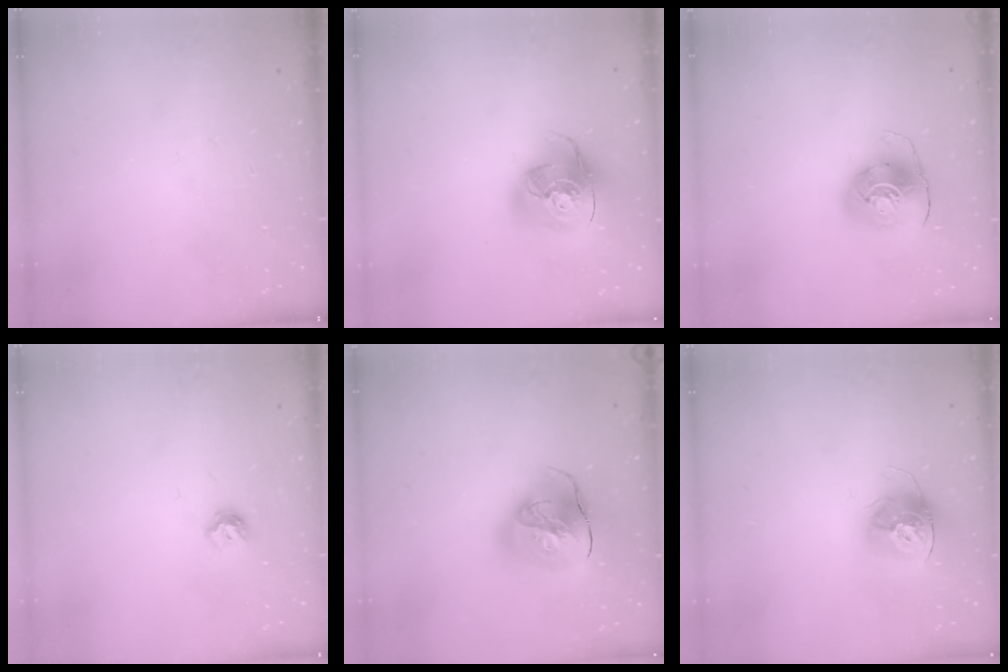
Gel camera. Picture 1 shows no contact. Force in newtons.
{"total": 18.0, "press": 17.8, "slide": 2.8}
{"total": 9.3, "press": 9.2, "slide": 1.1}
{"total": 5.5, "press": 5.5, "slide": 0.8}
{"total": 17.4, "press": 17.2, "slide": 2.3}
{"total": 14.9, "press": 14.8, "slide": 1.3}